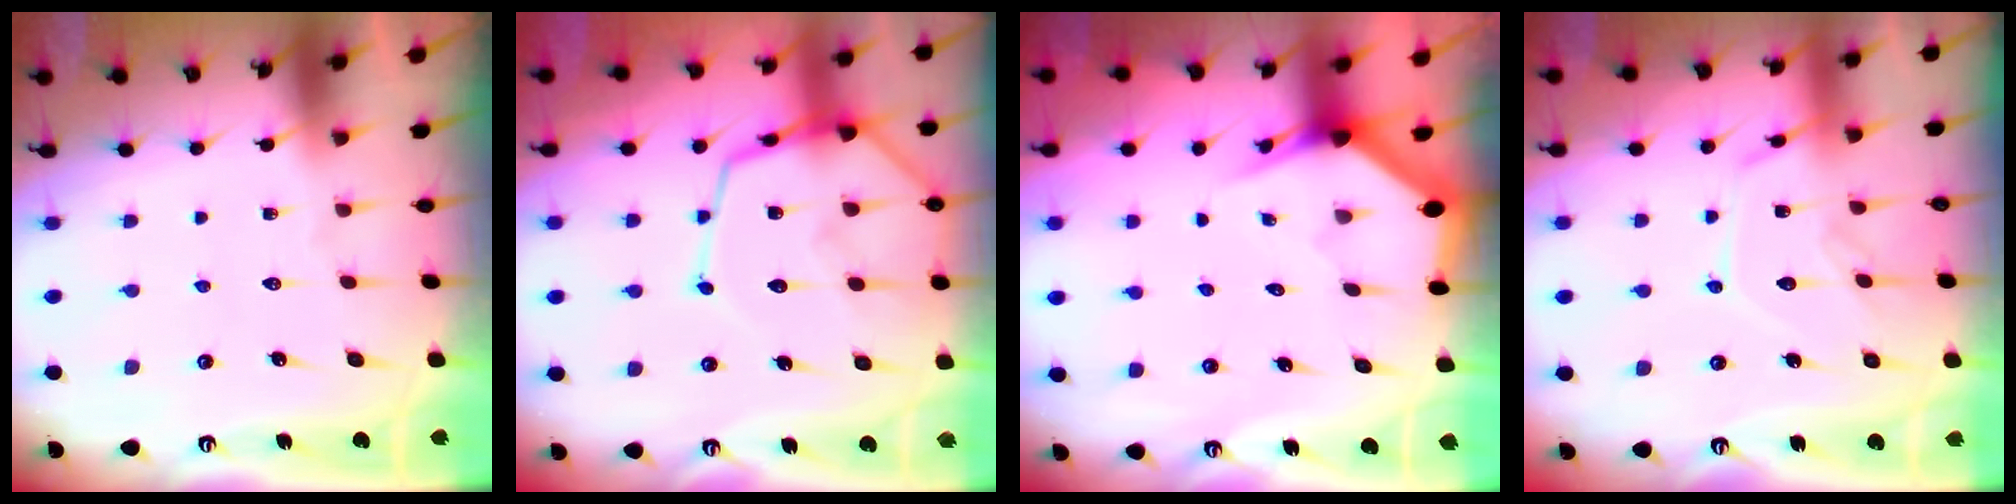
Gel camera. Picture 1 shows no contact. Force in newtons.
{"total": 16.3, "press": 16.2, "slide": 1.4}
{"total": 2.9, "press": 2.9, "slide": 0.0}
{"total": 11.8, "press": 11.8, "slide": 0.7}